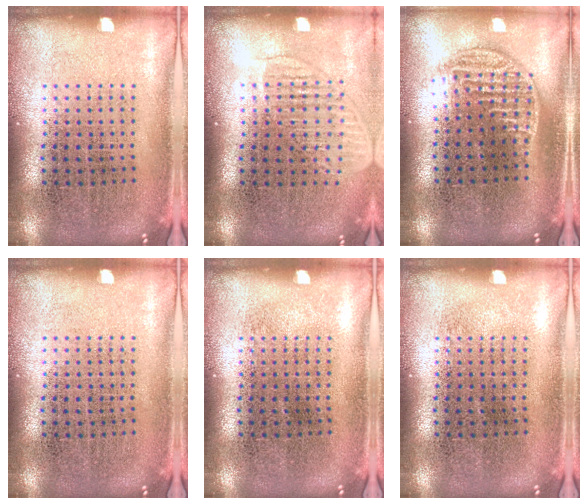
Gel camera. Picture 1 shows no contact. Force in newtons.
{"total": 1.6, "press": 1.3, "slide": 0.9}
{"total": 1.3, "press": 1.1, "slide": 0.7}
{"total": 0.0}
{"total": 0.0}
{"total": 0.0}